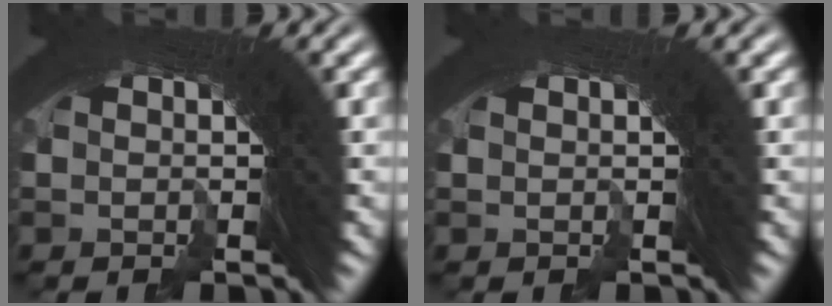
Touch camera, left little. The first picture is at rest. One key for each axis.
{"total": 0.0}